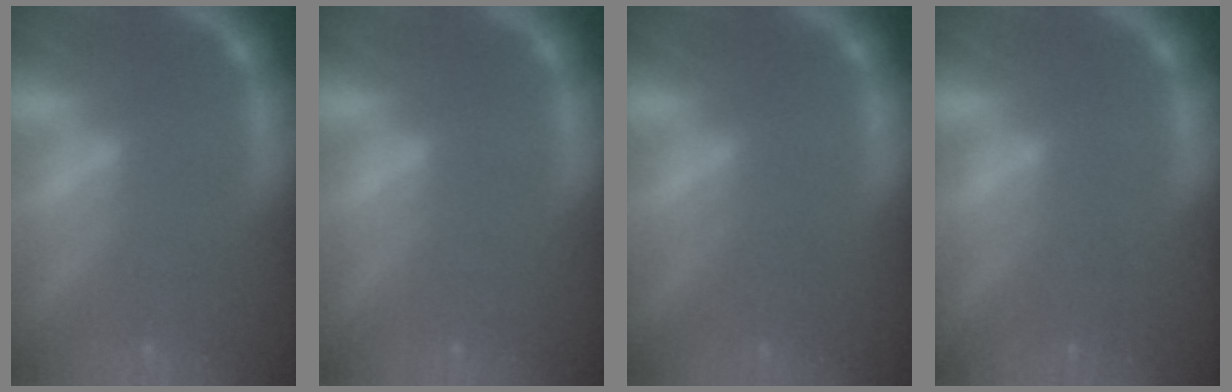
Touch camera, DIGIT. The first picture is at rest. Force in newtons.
{"total": 0.0}
{"total": 2.0}
{"total": 1.4}